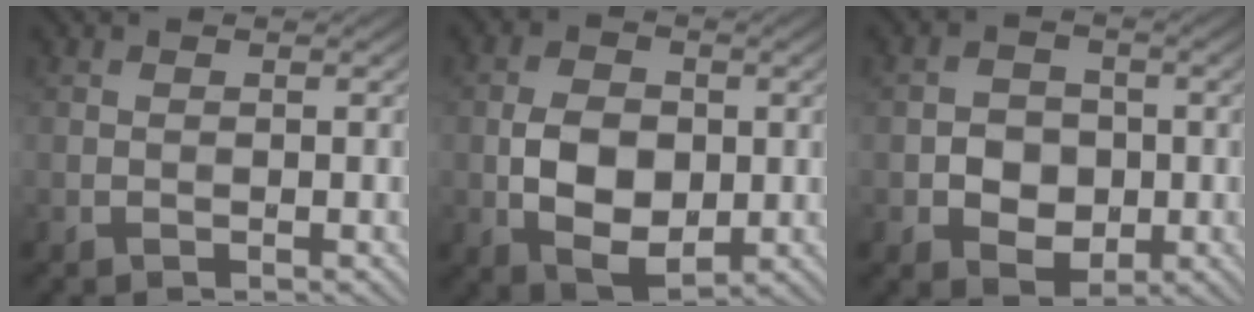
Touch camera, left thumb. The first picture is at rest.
{"total": 7.6, "force": [-0.8, 5.1, 5.5], "torque": [-0.108, -0.005, -0.018]}
{"total": 4.8, "force": [-1.1, 4.0, 2.6], "torque": [-0.044, -0.004, -0.023]}